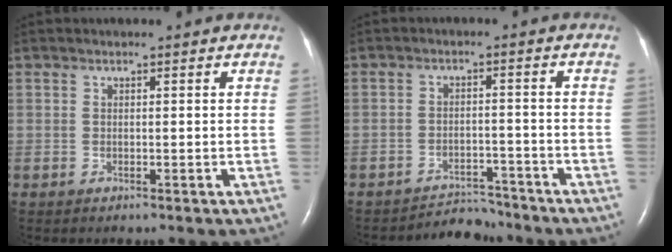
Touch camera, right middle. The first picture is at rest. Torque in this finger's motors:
{"motor_torque": [-0.48, -0.14, -0.16, 0.00]}